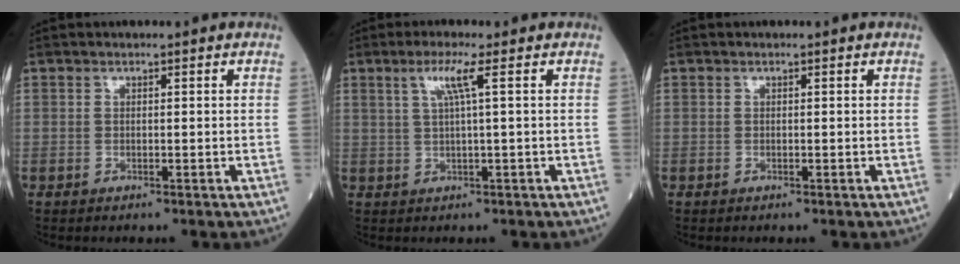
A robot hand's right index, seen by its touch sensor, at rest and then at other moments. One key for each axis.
{"total": 3.9, "fx": 1.5, "fy": -0.6, "fz": 3.5, "tx": -0.076, "ty": 0.004, "tz": 0.031}
{"total": 0.0}